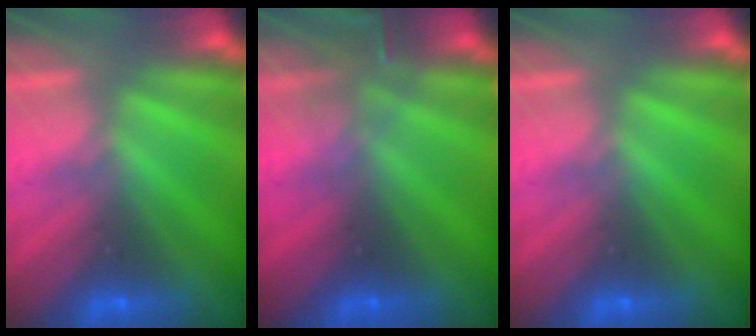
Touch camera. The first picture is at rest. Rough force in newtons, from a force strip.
{"total": 3.0}
{"total": 0.0}